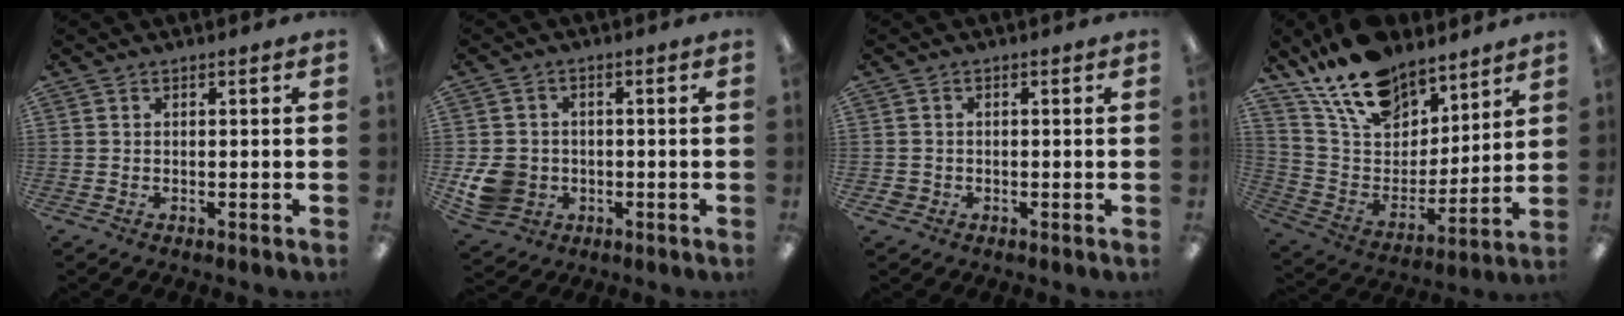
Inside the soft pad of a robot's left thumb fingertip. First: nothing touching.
{"total": 8.8, "force": [-1.8, 7.9, 3.5], "torque": [-0.073, 0.019, -0.029]}
{"total": 1.8, "force": [-0.6, 1.7, 0.2], "torque": [-0.005, 0.005, -0.014]}
{"total": 18.6, "force": [14.2, 9.5, 7.3], "torque": [-0.151, -0.084, 0.262]}